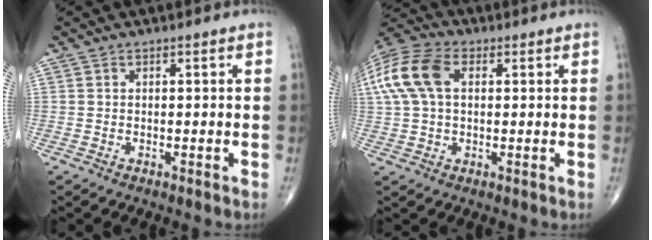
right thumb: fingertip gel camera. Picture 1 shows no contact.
{"total": 13.2, "force": [3.0, 8.1, 9.9], "torque": [-0.224, 0.027, 0.054]}